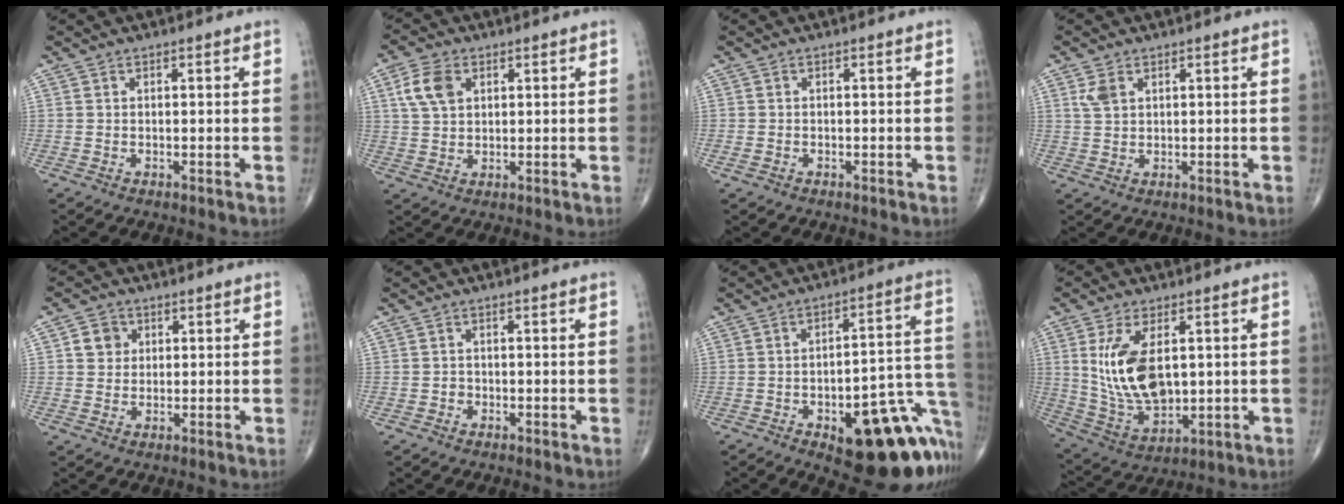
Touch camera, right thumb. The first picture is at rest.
{"total": 6.4, "force": [2.3, 4.3, 4.2], "torque": [-0.078, 0.000, 0.044]}
{"total": 1.1, "force": [-0.6, 0.8, 0.5], "torque": [-0.014, 0.002, -0.009]}
{"total": 3.1, "force": [1.4, 1.9, 1.9], "torque": [-0.039, 0.002, 0.036]}
{"total": 4.0, "force": [1.0, 3.6, 1.4], "torque": [-0.002, 0.000, 0.013]}
{"total": 1.0, "force": [-0.5, 0.9, 0.2], "torque": [0.005, 0.005, -0.014]}
{"total": 23.2, "force": [-10.1, 9.4, 18.6], "torque": [-0.154, 0.074, -0.120]}
{"total": 14.2, "force": [2.5, 7.8, 11.7], "torque": [-0.217, -0.016, 0.064]}